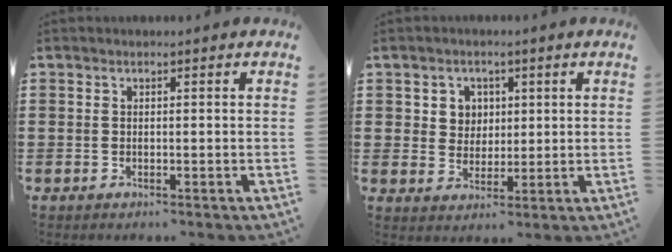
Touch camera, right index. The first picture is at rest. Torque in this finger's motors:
{"motor_torque": [0.03, 0.01, 0.08, 0.04]}